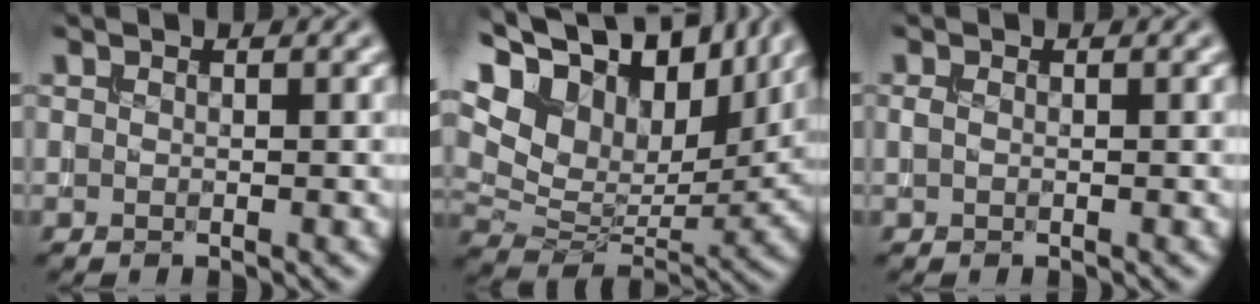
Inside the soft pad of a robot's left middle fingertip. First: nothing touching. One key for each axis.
{"total": 17.5, "fx": 9.0, "fy": 10.5, "fz": 10.7, "tx": -0.231, "ty": 0.060, "tz": 0.168}
{"total": 0.6, "fx": 0.0, "fy": 0.3, "fz": 0.4, "tx": -0.012, "ty": 0.003, "tz": 0.000}